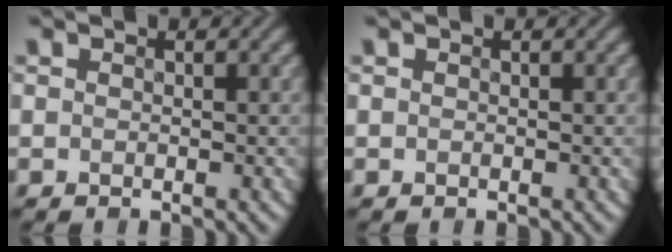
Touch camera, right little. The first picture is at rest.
{"total": 0.0}